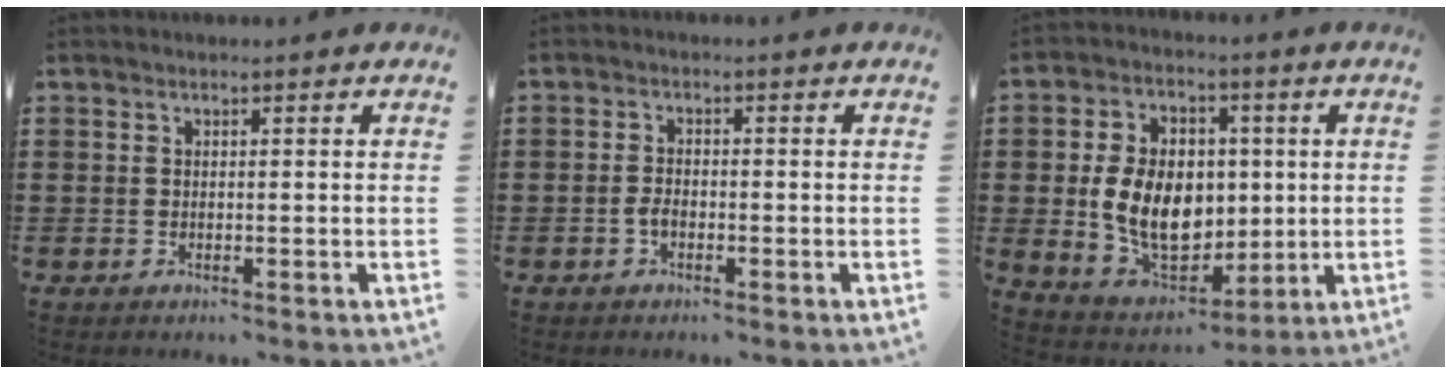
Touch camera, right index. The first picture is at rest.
{"total": 1.7, "force": [-0.8, 0.9, 1.1], "torque": [-0.032, -0.005, -0.017]}
{"total": 11.8, "force": [0.4, 8.6, 8.1], "torque": [-0.174, 0.014, 0.007]}